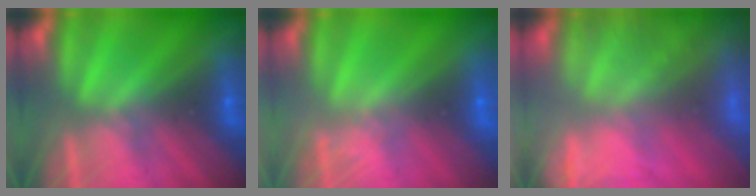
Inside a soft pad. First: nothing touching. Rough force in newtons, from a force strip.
{"total": 1.6}
{"total": 7.7}